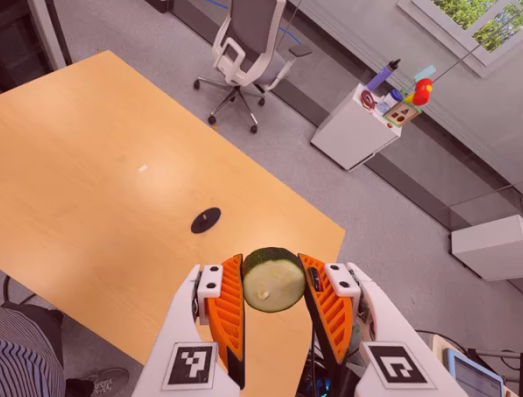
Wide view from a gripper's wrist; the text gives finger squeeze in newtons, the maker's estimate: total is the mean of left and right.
{"total": 11.7, "left": 11.5, "right": 12.0}